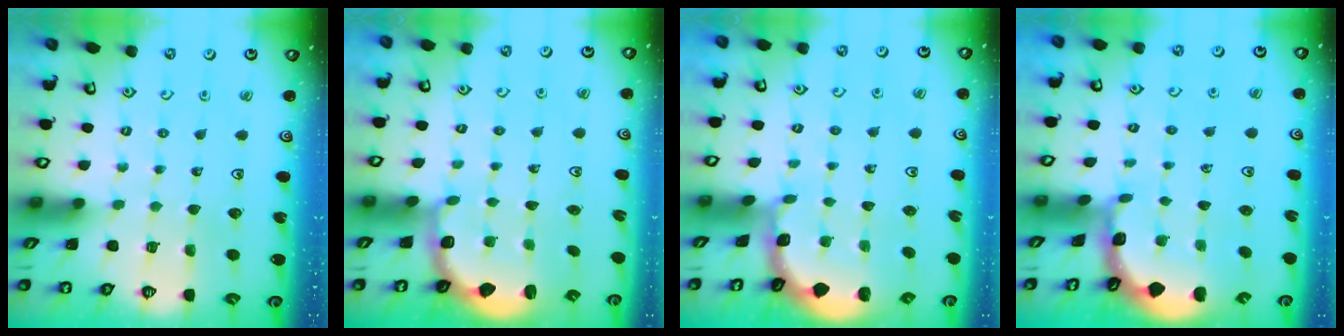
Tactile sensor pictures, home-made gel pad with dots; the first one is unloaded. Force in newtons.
{"total": 3.0, "press": 2.2, "slide": 2.0}
{"total": 2.6, "press": 2.6, "slide": 0.3}
{"total": 1.5, "press": 1.5, "slide": 0.2}